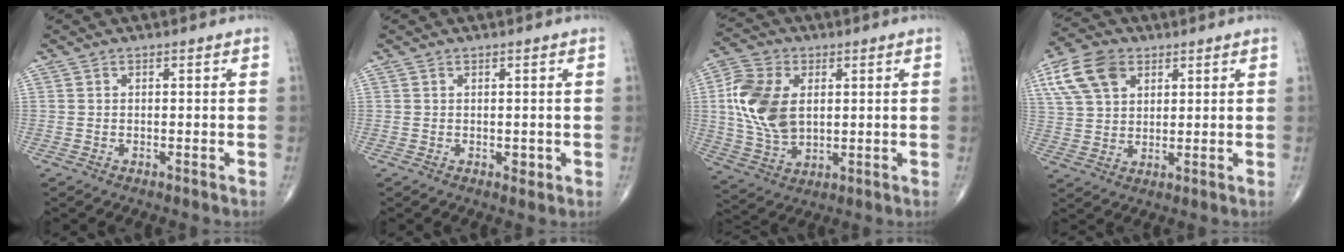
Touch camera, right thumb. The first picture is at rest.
{"total": 1.0, "force": [0.0, 0.7, 0.8], "torque": [-0.005, -0.001, 0.002]}
{"total": 13.6, "force": [2.1, 8.9, 10.1], "torque": [-0.198, -0.007, 0.041]}
{"total": 10.9, "force": [4.8, 7.1, 6.6], "torque": [-0.119, -0.002, 0.093]}